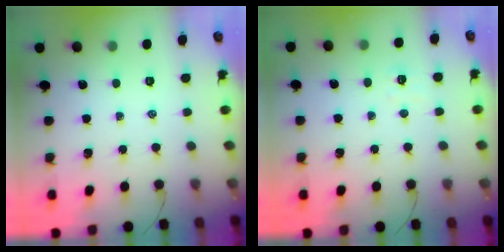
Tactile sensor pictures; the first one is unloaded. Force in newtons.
{"total": 3.6, "press": 3.4, "slide": 1.1}